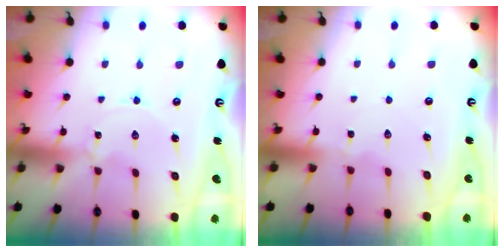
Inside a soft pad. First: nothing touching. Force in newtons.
{"total": 2.3, "press": 2.2, "slide": 0.5}